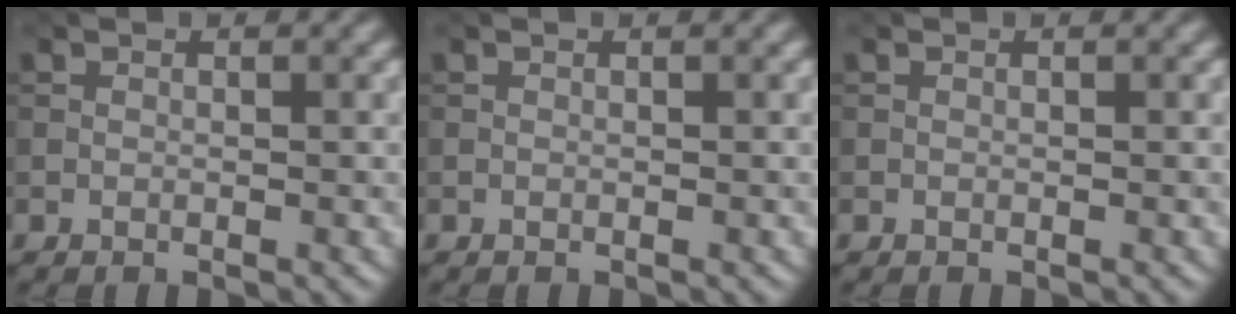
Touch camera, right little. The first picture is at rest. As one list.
[{"total": 0.0}, {"total": 0.0}]